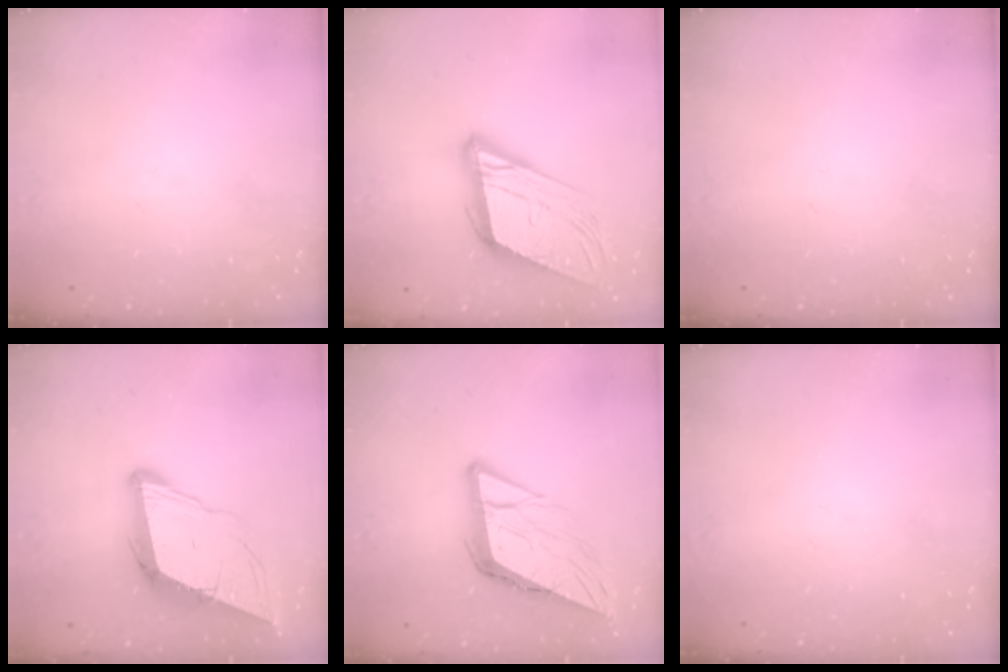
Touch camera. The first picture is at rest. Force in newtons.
{"total": 18.1, "press": 17.7, "slide": 3.6}
{"total": 0.0}
{"total": 11.1, "press": 10.6, "slide": 3.3}
{"total": 11.0, "press": 10.7, "slide": 2.3}
{"total": 0.0}